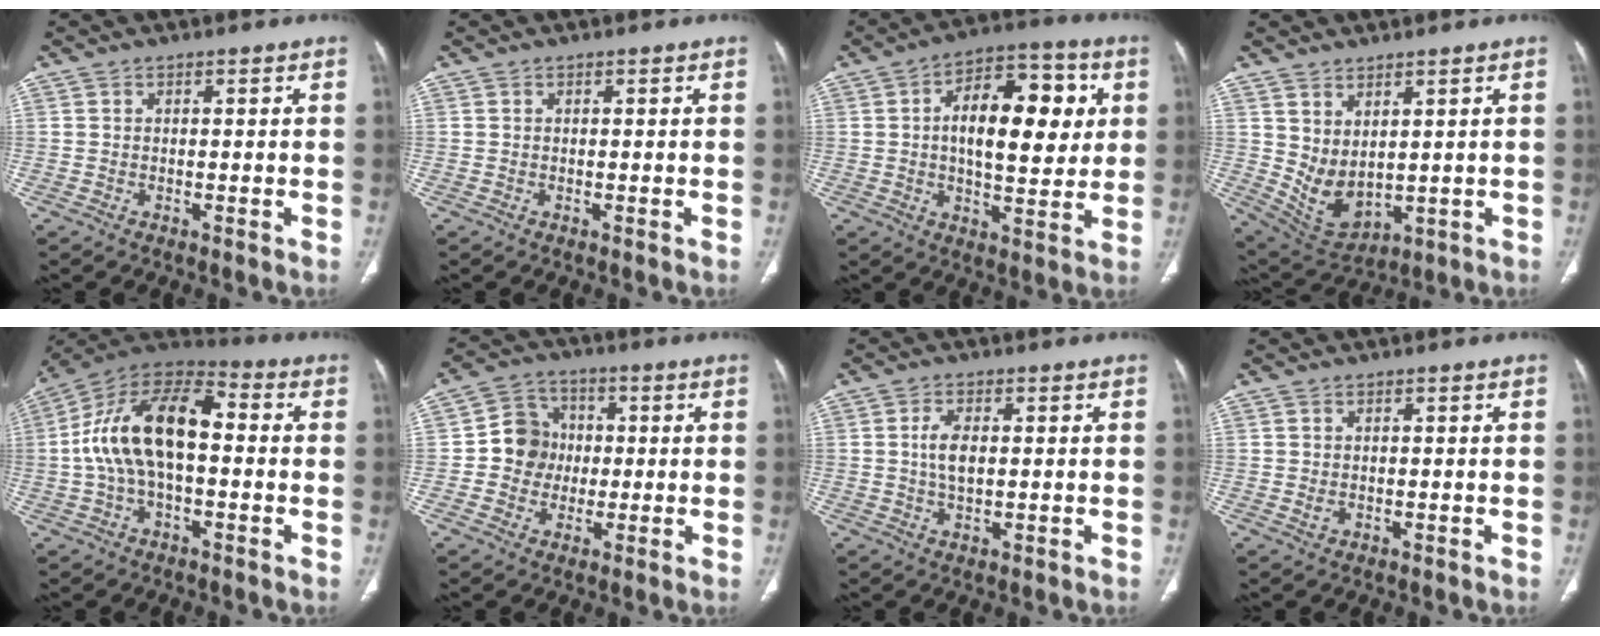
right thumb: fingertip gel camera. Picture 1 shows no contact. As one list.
[{"total": 0.0}, {"total": 17.0, "force": [2.9, 8.5, 14.4], "torque": [-0.180, 0.012, 0.039]}, {"total": 7.6, "force": [2.0, 4.5, 5.8], "torque": [-0.095, -0.024, 0.067]}, {"total": 17.5, "force": [0.2, 9.1, 14.9], "torque": [-0.271, 0.045, -0.006]}, {"total": 8.3, "force": [-0.3, 7.8, 3.0], "torque": [-0.011, 0.018, -0.015]}, {"total": 4.4, "force": [0.3, 2.2, 3.8], "torque": [-0.075, -0.001, 0.007]}, {"total": 1.1, "force": [-0.1, 0.9, 0.6], "torque": [-0.013, 0.000, 0.002]}]